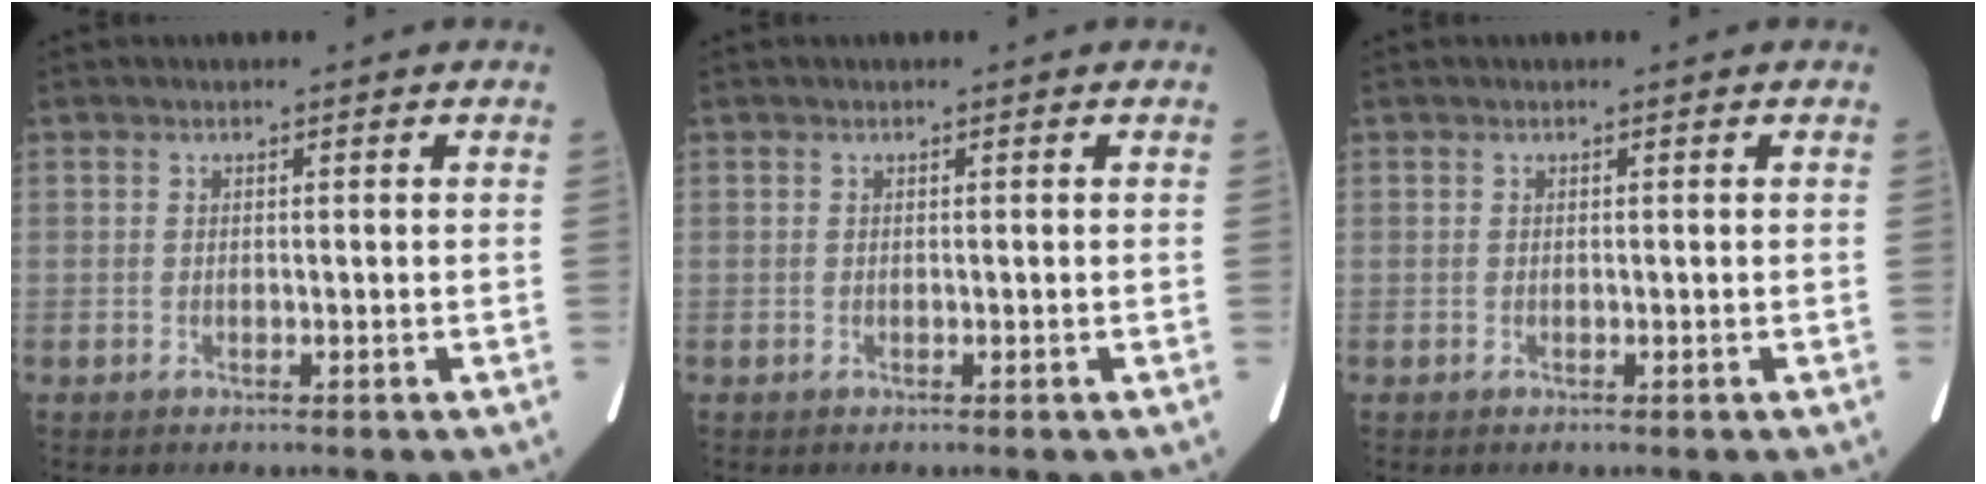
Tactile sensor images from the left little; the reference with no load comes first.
{"total": 0.0}
{"total": 0.0}